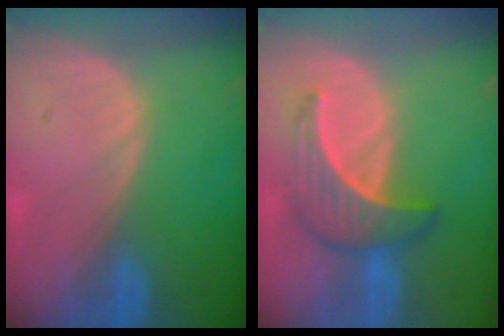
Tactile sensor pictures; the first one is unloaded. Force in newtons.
{"total": 6.7, "press": 6.4, "slide": 1.9}